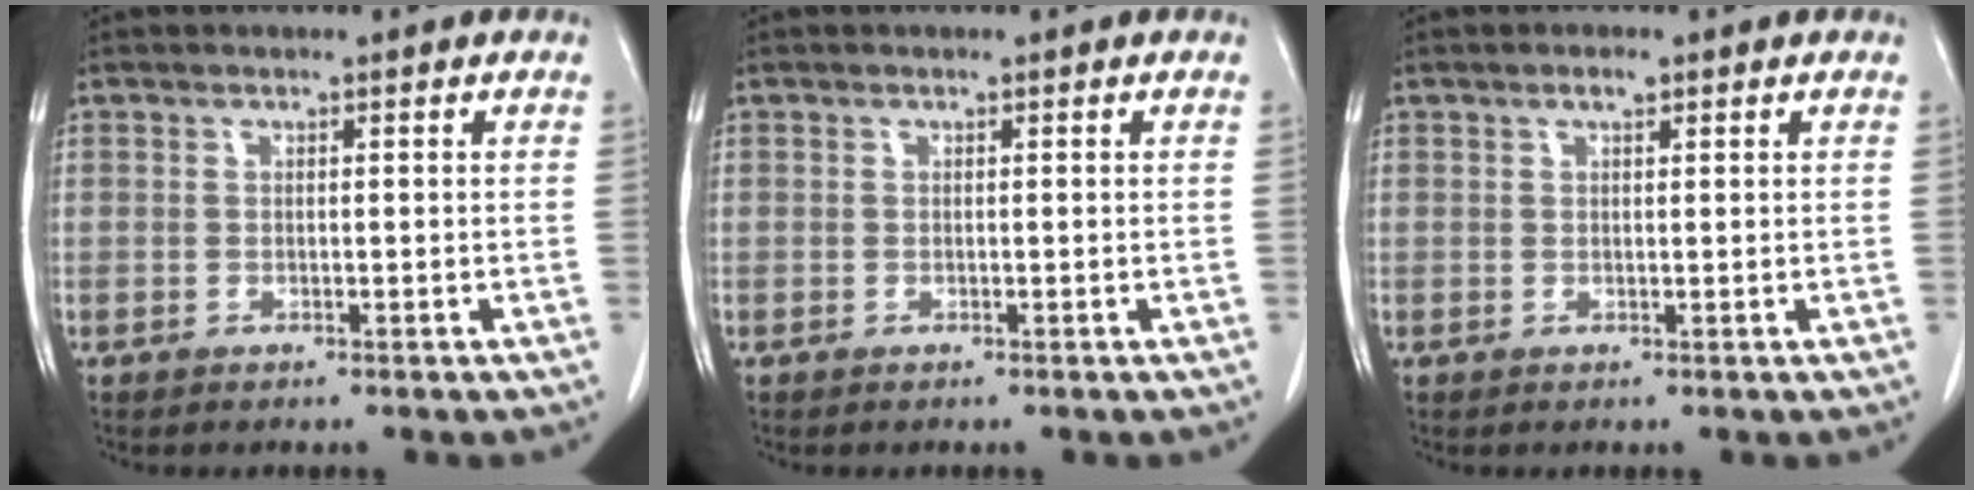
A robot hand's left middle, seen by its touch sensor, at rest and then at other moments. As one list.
[{"total": 0.0}, {"total": 1.3, "force": [0.8, 0.4, 1.0], "torque": [-0.019, 0.002, 0.014]}]